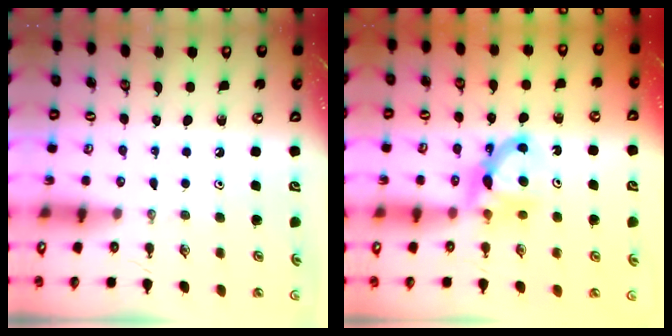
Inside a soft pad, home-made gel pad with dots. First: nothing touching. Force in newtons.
{"total": 8.1, "press": 8.1, "slide": 0.4}